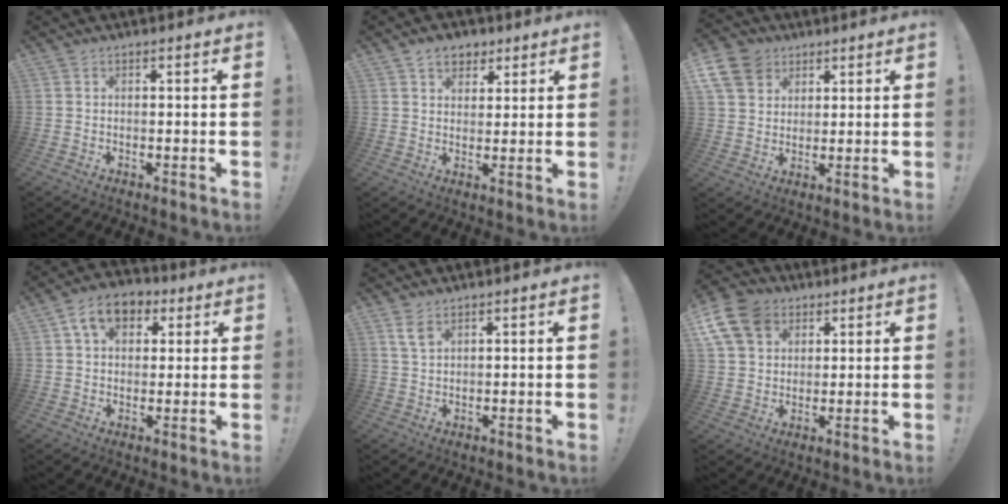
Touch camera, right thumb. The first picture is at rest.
{"total": 6.8, "force": [3.9, 5.0, 2.3], "torque": [-0.025, -0.016, 0.074]}
{"total": 10.7, "force": [5.2, 8.2, 4.4], "torque": [-0.091, -0.032, 0.105]}
{"total": 10.6, "force": [4.2, 7.5, 6.2], "torque": [-0.102, 0.002, 0.081]}
{"total": 4.3, "force": [2.6, 2.1, 2.8], "torque": [-0.046, -0.012, 0.048]}
{"total": 12.9, "force": [5.8, 9.8, 6.1], "torque": [-0.118, -0.029, 0.117]}